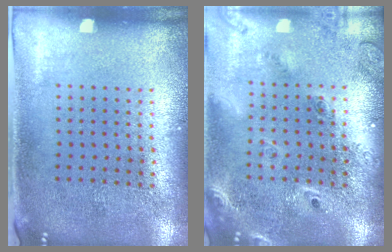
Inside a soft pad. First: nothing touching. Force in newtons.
{"total": 2.3, "press": 1.8, "slide": 1.3}